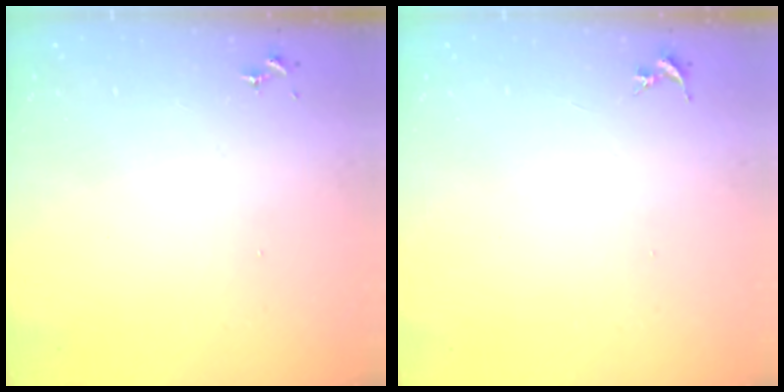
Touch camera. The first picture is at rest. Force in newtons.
{"total": 0.0}